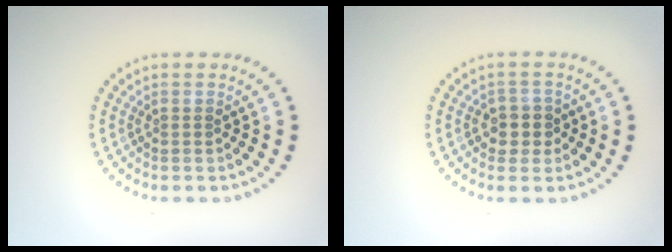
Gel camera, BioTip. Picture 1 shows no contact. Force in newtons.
{"total": 2.3, "press": 2.1, "slide": 1.0}